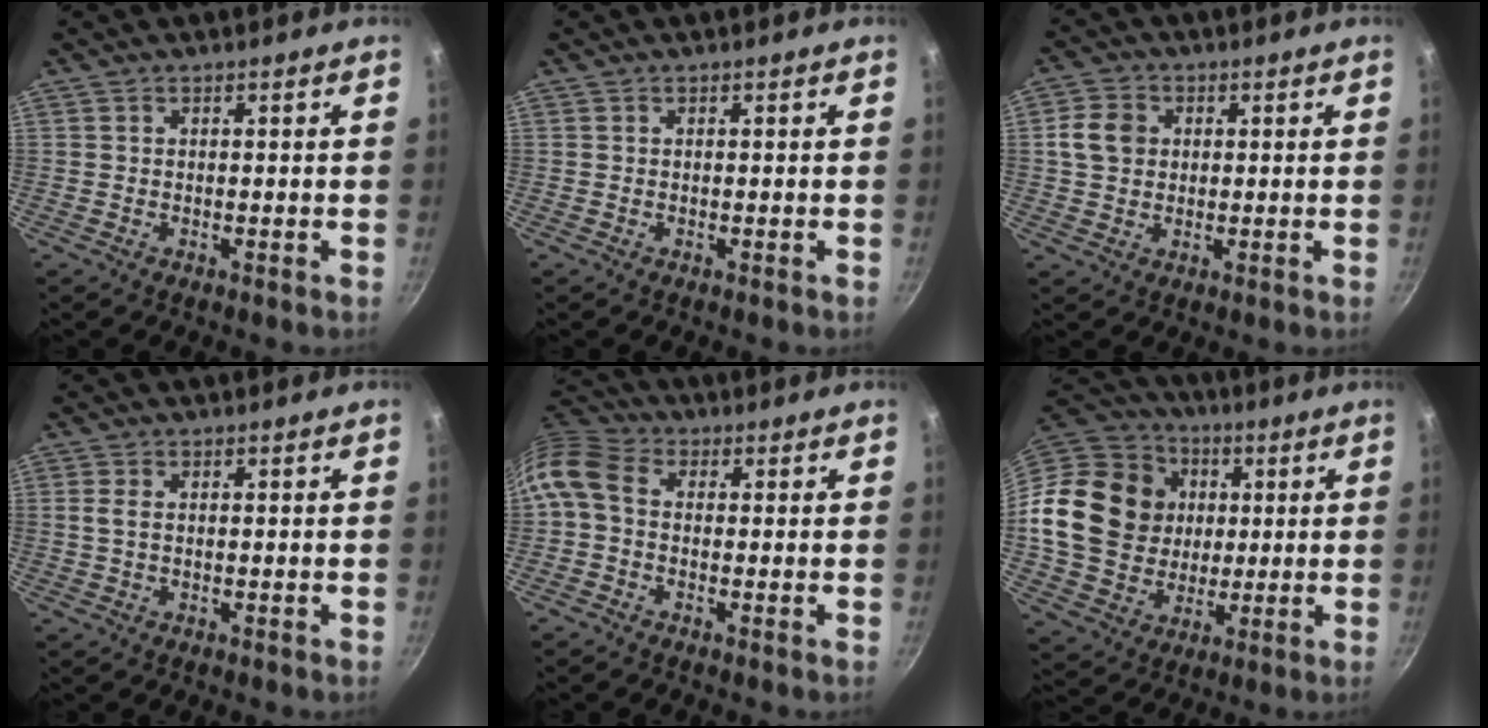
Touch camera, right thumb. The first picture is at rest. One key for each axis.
{"total": 0.0}
{"total": 6.0, "fx": 0.9, "fy": 5.1, "fz": 3.1, "tx": -0.041, "ty": 0.005, "tz": 0.008}
{"total": 2.0, "fx": 0.3, "fy": 1.2, "fz": 1.7, "tx": -0.035, "ty": 0.001, "tz": 0.004}
{"total": 8.4, "fx": -0.4, "fy": 5.9, "fz": 5.9, "tx": -0.130, "ty": 0.031, "tz": -0.026}
{"total": 21.7, "fx": 2.2, "fy": 18.7, "fz": 10.9, "tx": -0.186, "ty": 0.018, "tz": 0.044}